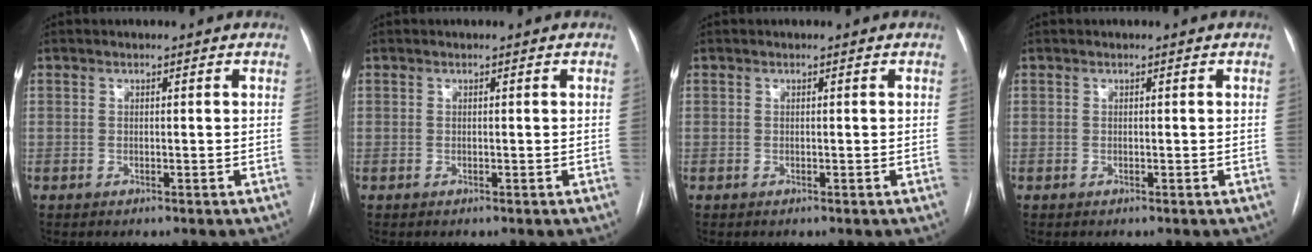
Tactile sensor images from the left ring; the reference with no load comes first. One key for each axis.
{"total": 0.0}
{"total": 0.0}
{"total": 0.0}